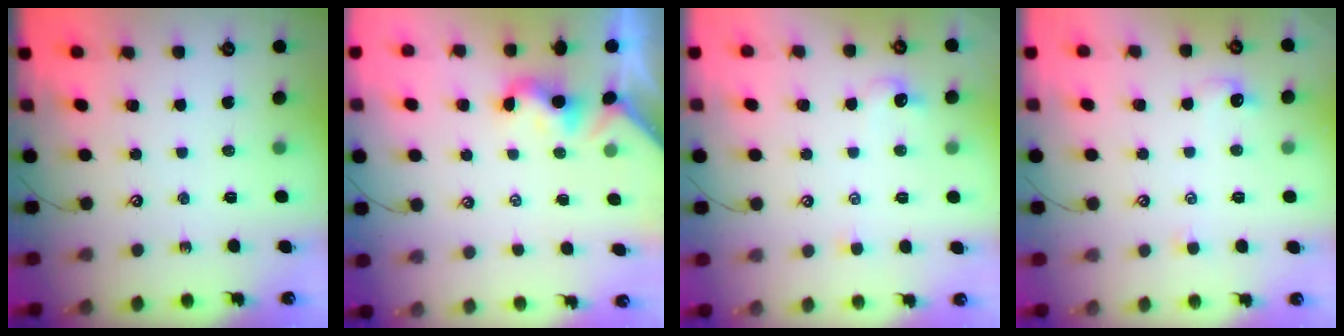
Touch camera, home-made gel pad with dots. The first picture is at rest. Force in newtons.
{"total": 1.9, "press": 1.8, "slide": 0.5}
{"total": 0.6, "press": 0.1, "slide": 0.6}
{"total": 0.7, "press": 0.5, "slide": 0.5}